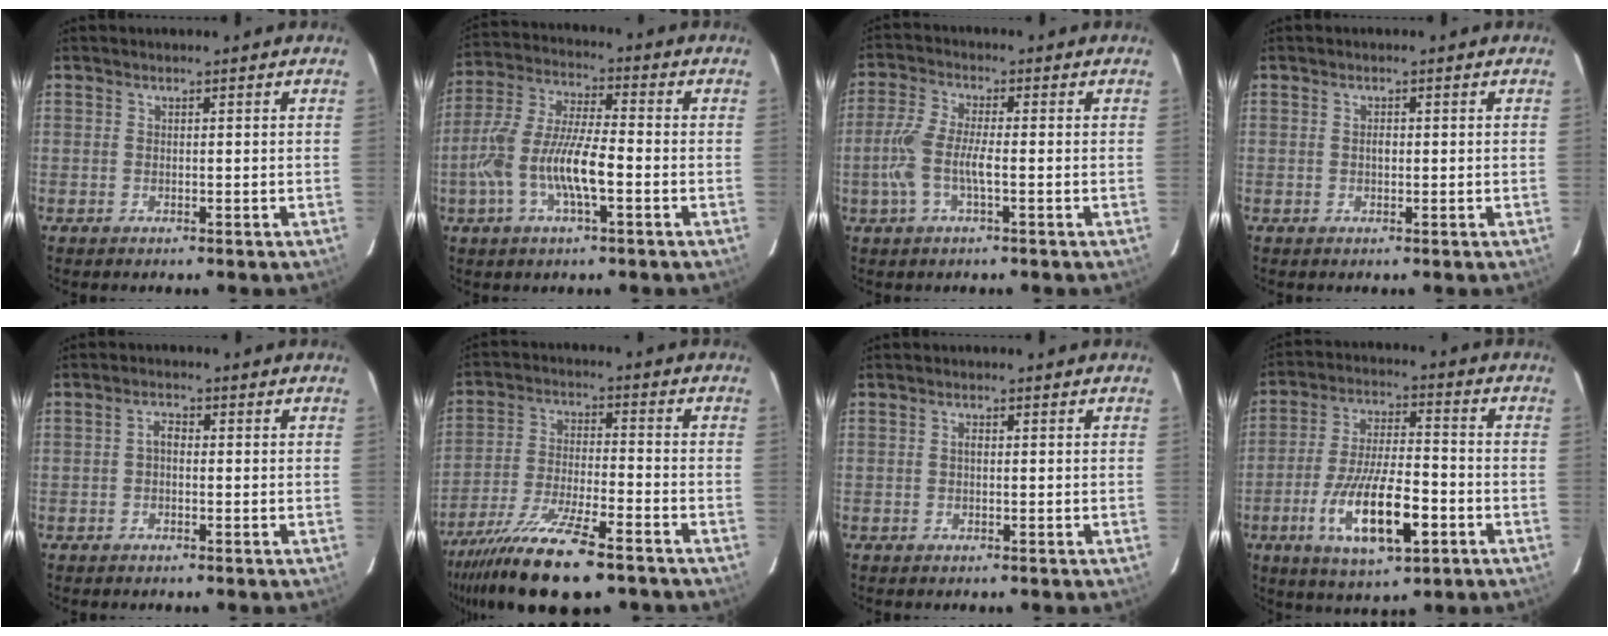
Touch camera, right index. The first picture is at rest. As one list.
[{"total": 12.8, "force": [-3.8, 3.5, 11.7], "torque": [-0.247, 0.001, -0.073]}, {"total": 7.4, "force": [-1.8, 1.8, 6.9], "torque": [-0.154, 0.002, -0.035]}, {"total": 0.9, "force": [0.0, 0.6, 0.7], "torque": [-0.010, 0.003, -0.001]}, {"total": 1.6, "force": [-0.4, 1.0, 1.2], "torque": [-0.024, 0.008, -0.010]}, {"total": 18.7, "force": [-14.3, 4.1, 11.4], "torque": [-0.233, -0.043, -0.251]}, {"total": 0.7, "force": [-0.1, 0.4, 0.6], "torque": [-0.010, 0.004, -0.002]}, {"total": 15.5, "force": [-6.1, 4.9, 13.4], "torque": [-0.266, -0.017, -0.101]}]